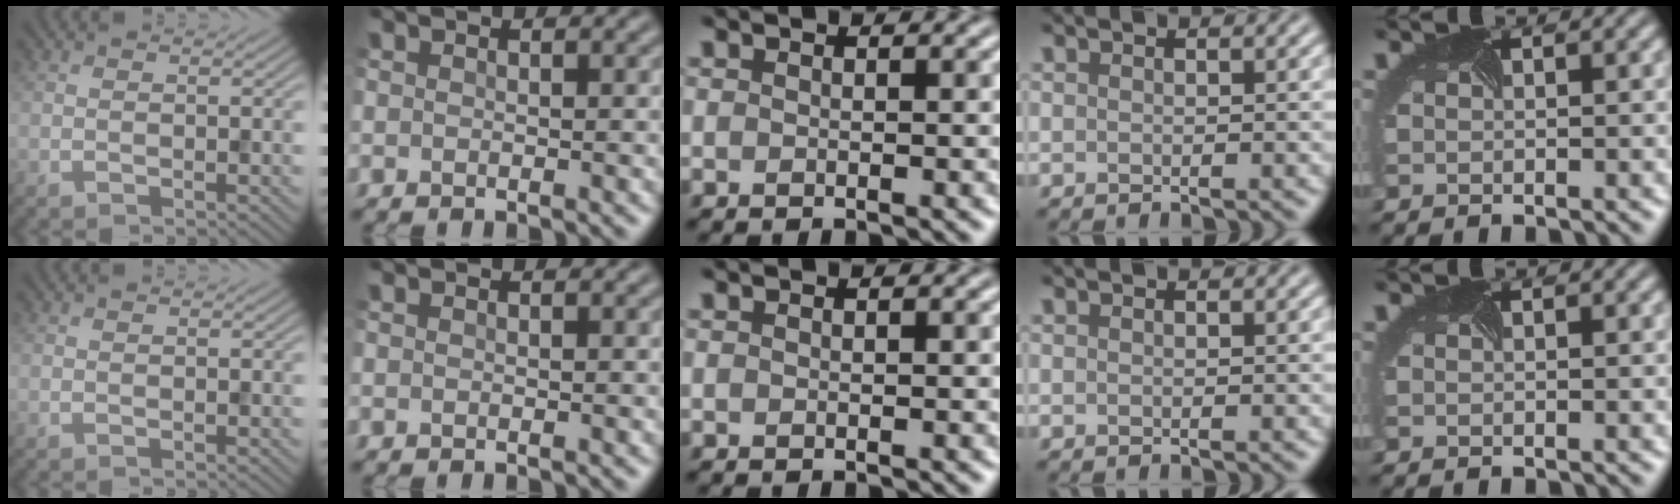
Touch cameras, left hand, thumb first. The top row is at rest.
{}